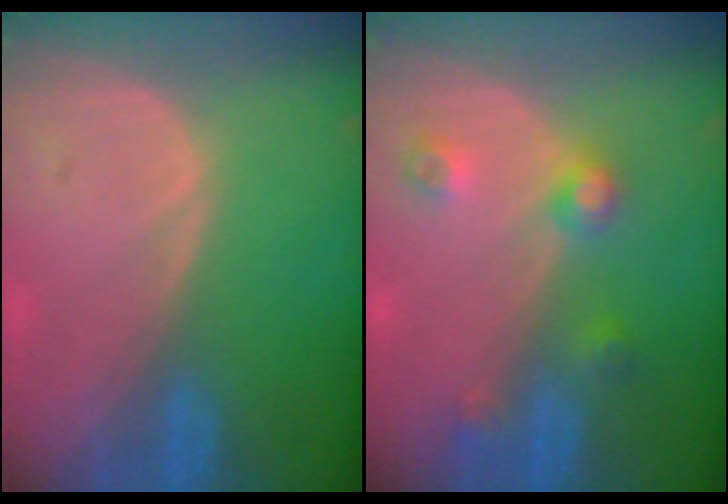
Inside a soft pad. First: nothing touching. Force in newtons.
{"total": 4.5, "press": 4.0, "slide": 2.1}